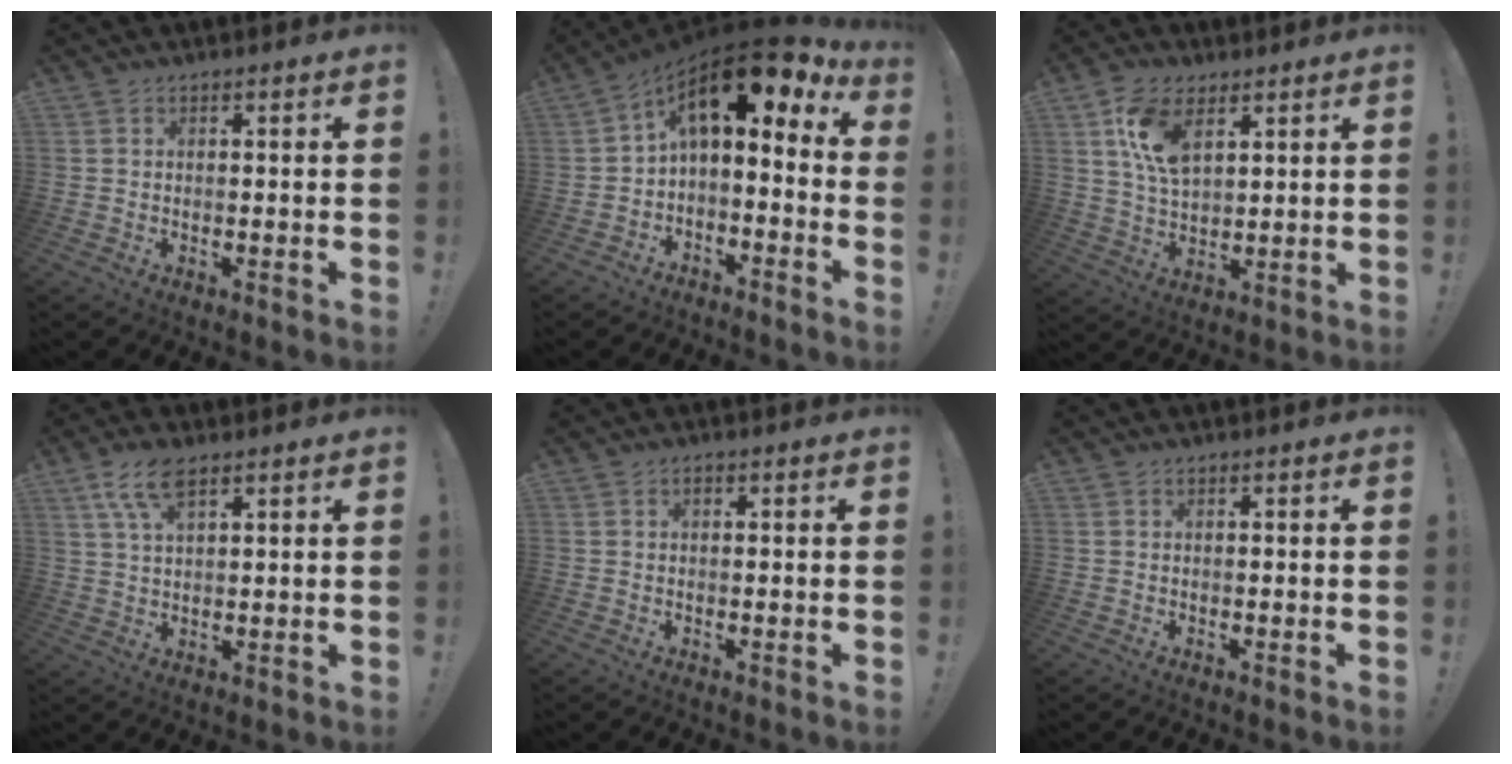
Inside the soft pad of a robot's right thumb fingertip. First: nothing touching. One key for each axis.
{"total": 10.9, "fx": 4.6, "fy": 4.5, "fz": 8.8, "tx": -0.139, "ty": -0.036, "tz": 0.078}
{"total": 11.5, "fx": 5.4, "fy": 6.5, "fz": 7.8, "tx": -0.150, "ty": -0.011, "tz": 0.098}
{"total": 8.2, "fx": 4.6, "fy": 3.5, "fz": 5.8, "tx": -0.111, "ty": -0.006, "tz": 0.088}
{"total": 0.6, "fx": 0.1, "fy": 0.6, "fz": 0.3, "tx": 0.000, "ty": 0.001, "tz": -0.001}
{"total": 0.0}